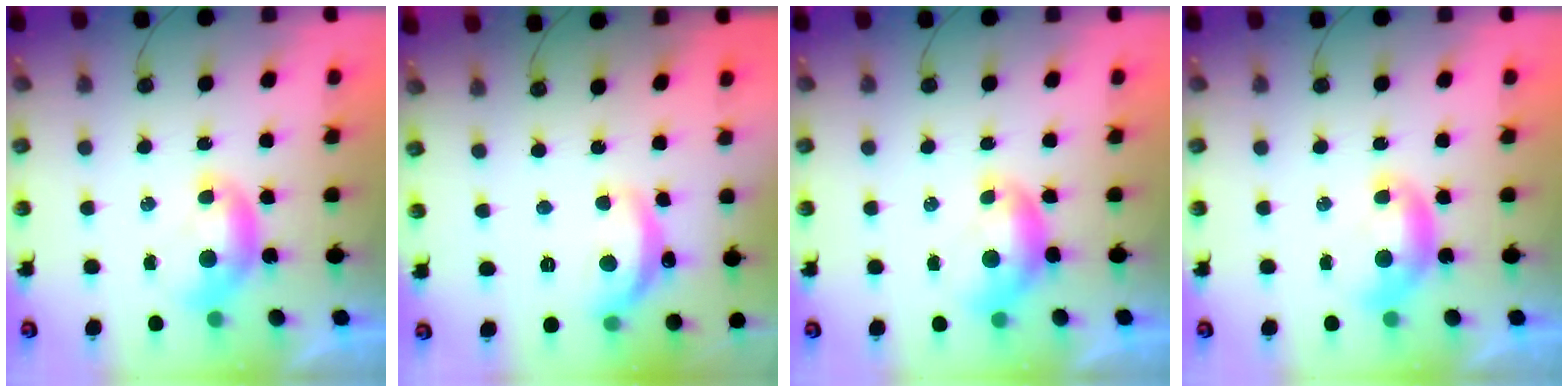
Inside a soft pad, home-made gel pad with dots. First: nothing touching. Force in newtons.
{"total": 7.3, "press": 7.3, "slide": 0.6}
{"total": 0.7, "press": 0.3, "slide": 0.6}
{"total": 0.0}